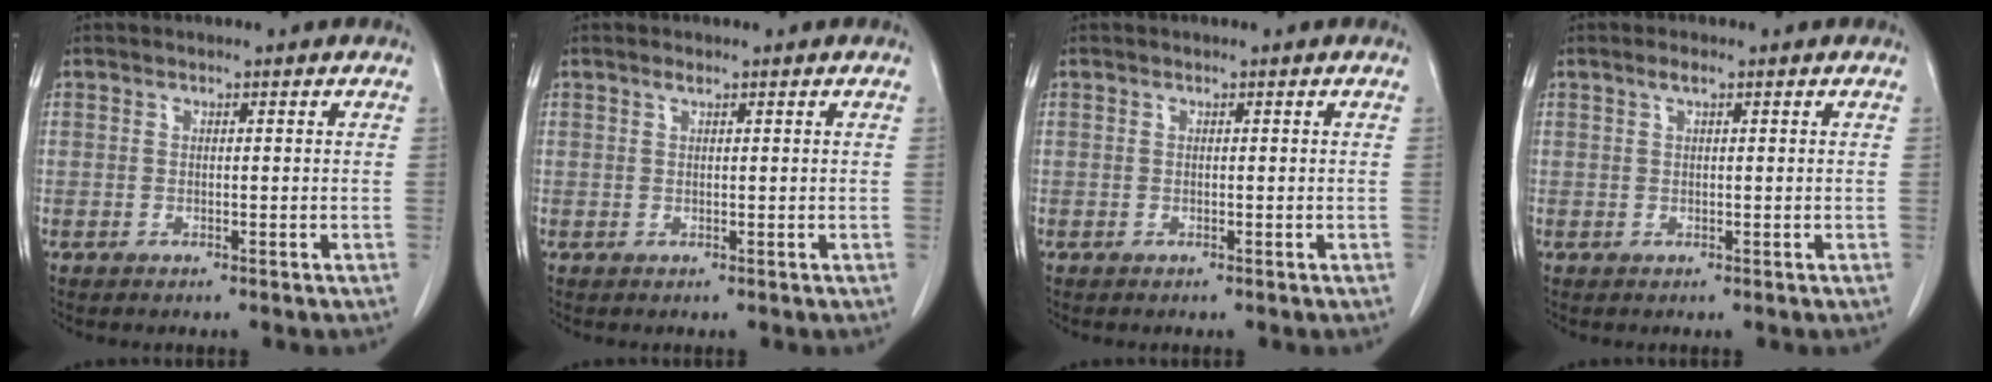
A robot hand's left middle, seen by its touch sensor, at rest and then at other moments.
{"total": 0.6, "force": [0.4, 0.0, 0.4], "torque": [-0.010, 0.000, 0.009]}
{"total": 0.0}
{"total": 1.2, "force": [0.7, 0.1, 1.0], "torque": [-0.021, 0.005, 0.012]}